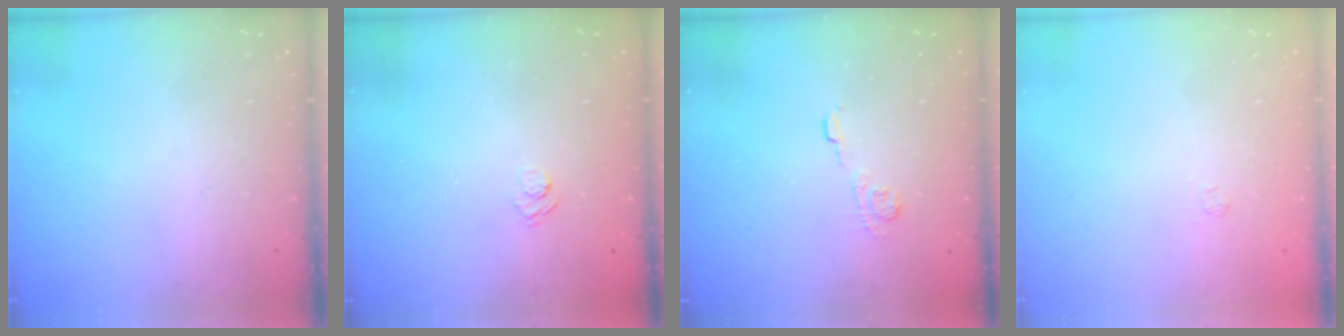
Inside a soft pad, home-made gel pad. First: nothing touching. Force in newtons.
{"total": 2.4, "press": 2.0, "slide": 1.3}
{"total": 5.2, "press": 5.1, "slide": 0.9}
{"total": 1.7, "press": 1.2, "slide": 1.1}